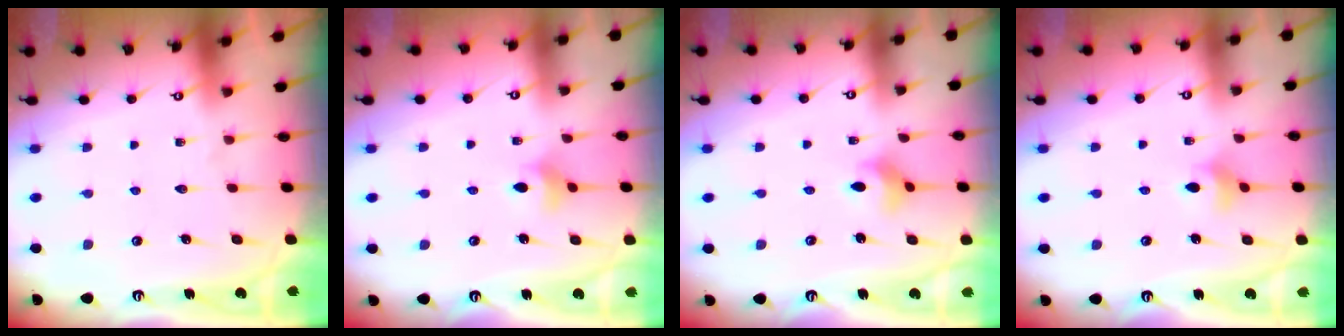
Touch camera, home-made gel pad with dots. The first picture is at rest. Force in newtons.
{"total": 6.2, "press": 6.1, "slide": 1.0}
{"total": 4.5, "press": 4.5, "slide": 0.6}
{"total": 6.2, "press": 6.1, "slide": 1.0}